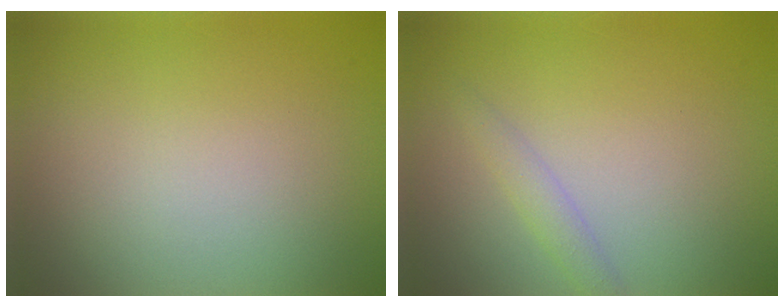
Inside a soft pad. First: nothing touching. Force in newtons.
{"total": 1.5, "press": 1.5, "slide": 0.0}